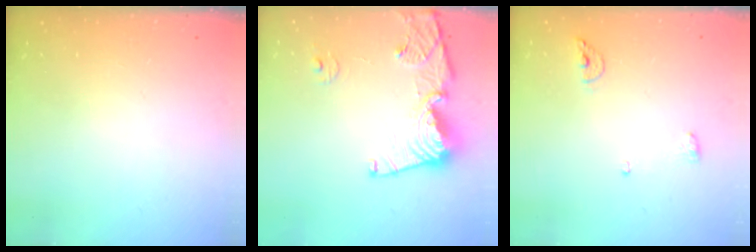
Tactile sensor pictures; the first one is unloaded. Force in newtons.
{"total": 14.7, "press": 14.6, "slide": 1.8}
{"total": 5.7, "press": 5.7, "slide": 1.0}